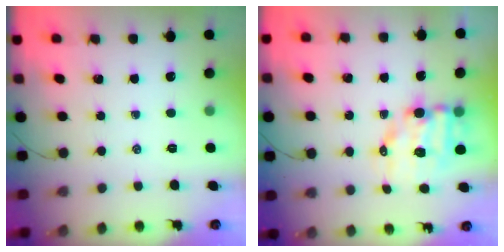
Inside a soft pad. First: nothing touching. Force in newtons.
{"total": 9.3, "press": 9.1, "slide": 2.1}